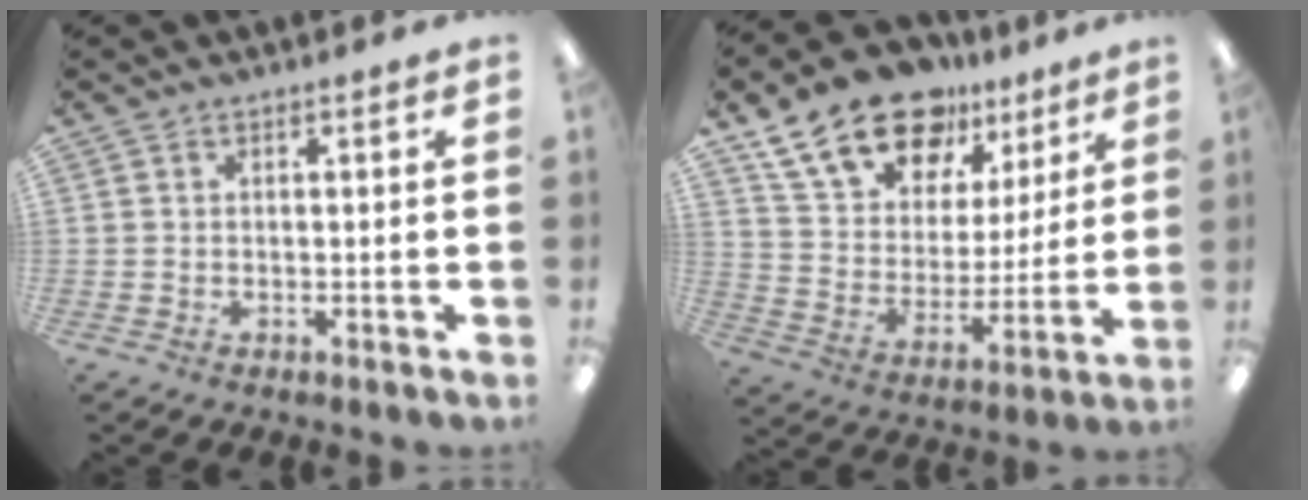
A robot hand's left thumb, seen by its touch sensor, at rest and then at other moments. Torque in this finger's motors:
{"motor_torque": [0.40, 0.40, 1.29, -1.48, 0.18]}